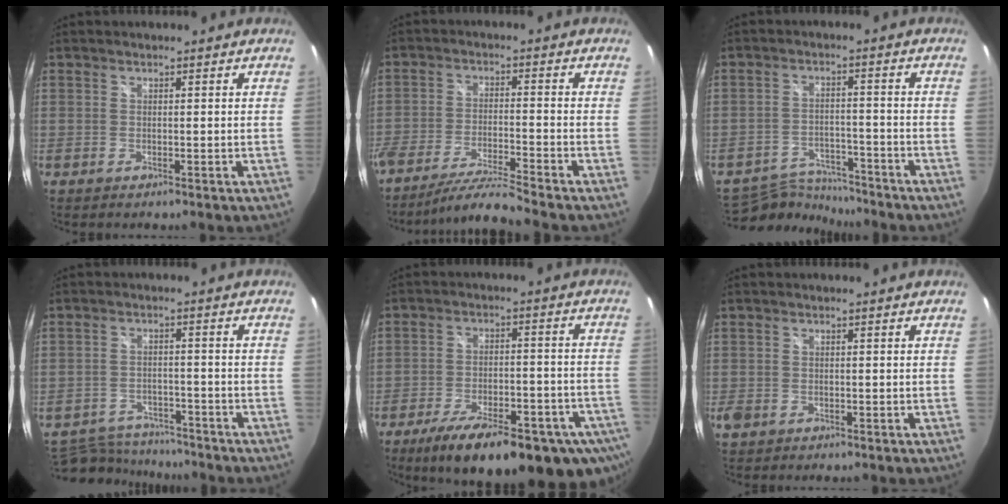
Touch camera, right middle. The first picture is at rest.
{"total": 8.5, "force": [-7.6, -1.7, 3.3], "torque": [-0.080, -0.007, -0.140]}
{"total": 9.0, "force": [-8.6, 2.1, 1.5], "torque": [-0.051, 0.001, -0.141]}
{"total": 11.3, "force": [-10.0, 4.3, 3.0], "torque": [-0.082, 0.004, -0.148]}
{"total": 23.9, "force": [-15.4, 8.0, 16.4], "torque": [-0.269, -0.056, -0.206]}
{"total": 2.2, "force": [-1.2, 1.5, 1.0], "torque": [-0.022, -0.005, -0.023]}